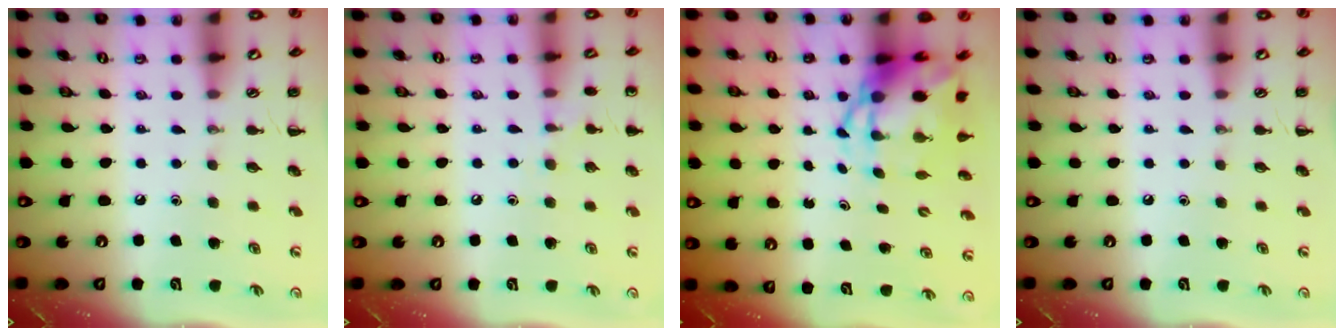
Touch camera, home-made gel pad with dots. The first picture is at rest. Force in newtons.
{"total": 5.7, "press": 5.5, "slide": 1.5}
{"total": 7.1, "press": 6.8, "slide": 1.9}
{"total": 0.0}